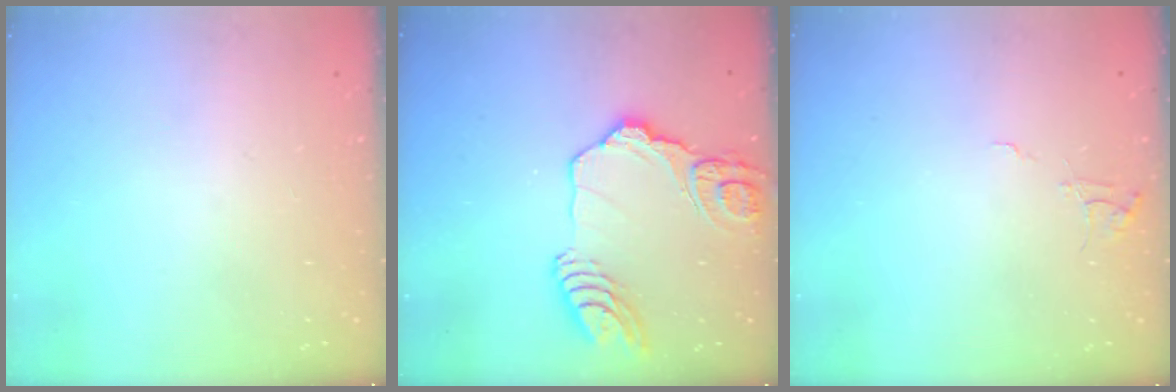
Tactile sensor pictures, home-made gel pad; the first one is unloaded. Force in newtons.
{"total": 18.6, "press": 18.5, "slide": 2.1}
{"total": 4.2, "press": 4.1, "slide": 0.4}